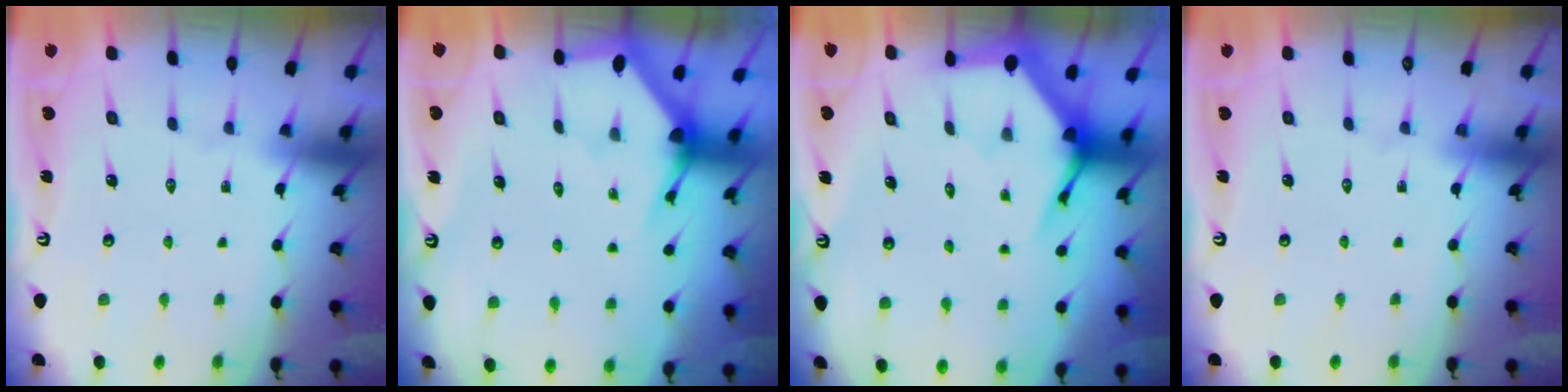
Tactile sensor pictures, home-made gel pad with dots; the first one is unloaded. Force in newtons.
{"total": 2.9, "press": 2.9, "slide": 0.2}
{"total": 4.7, "press": 4.6, "slide": 0.5}
{"total": 0.0}